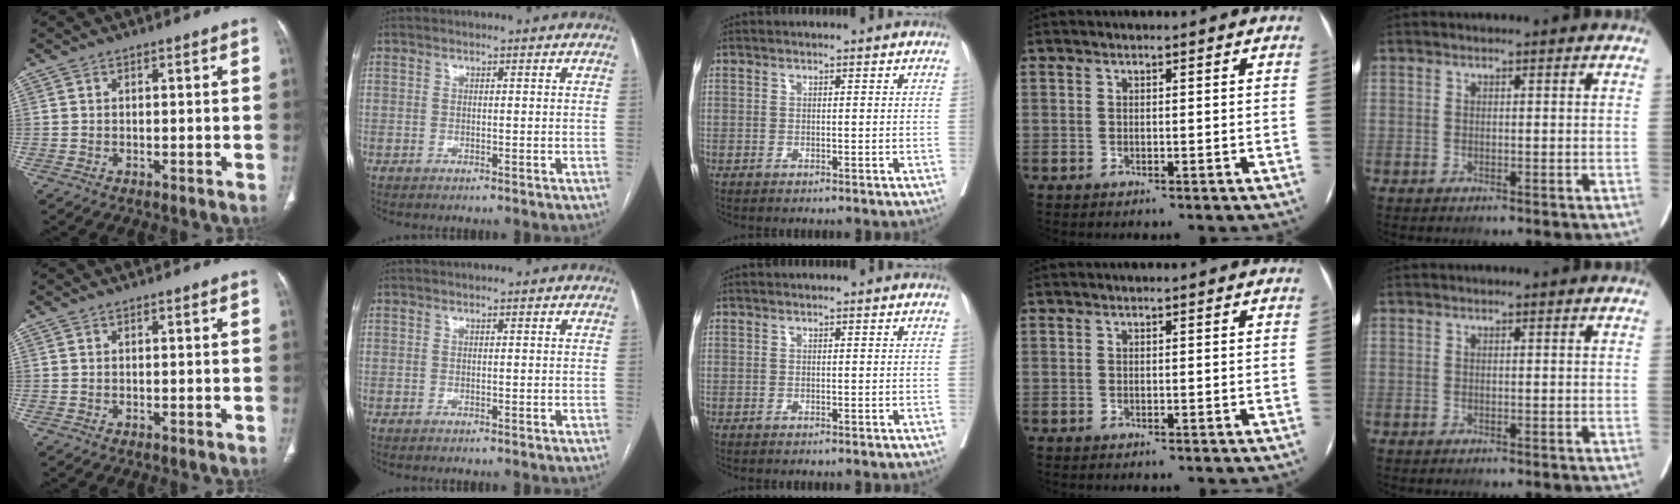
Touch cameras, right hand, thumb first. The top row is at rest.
{}